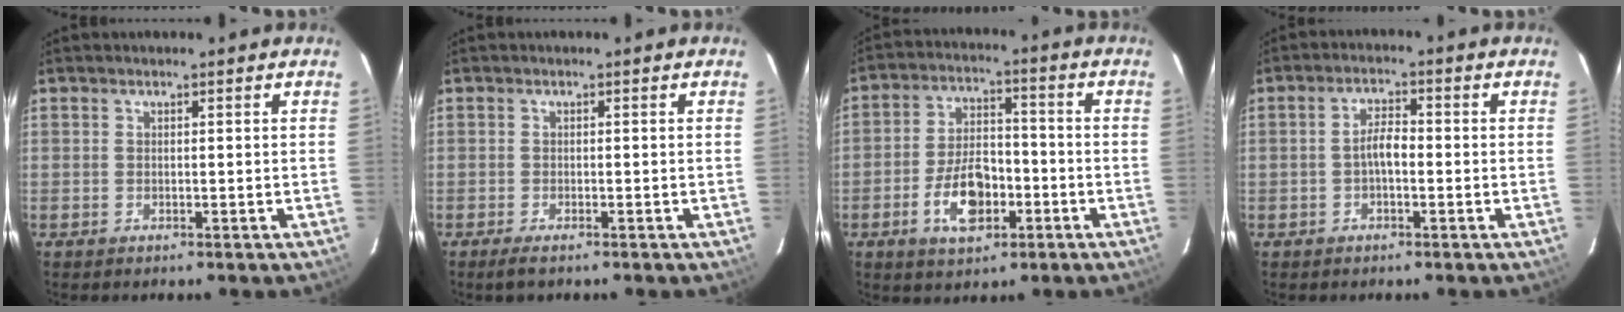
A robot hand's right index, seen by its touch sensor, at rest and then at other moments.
{"total": 2.4, "force": [-1.8, 0.5, 1.5], "torque": [-0.032, -0.009, -0.033]}
{"total": 10.6, "force": [-4.3, 5.7, 7.8], "torque": [-0.154, 0.012, -0.066]}
{"total": 3.3, "force": [-0.8, 1.3, 2.9], "torque": [-0.055, 0.010, -0.015]}